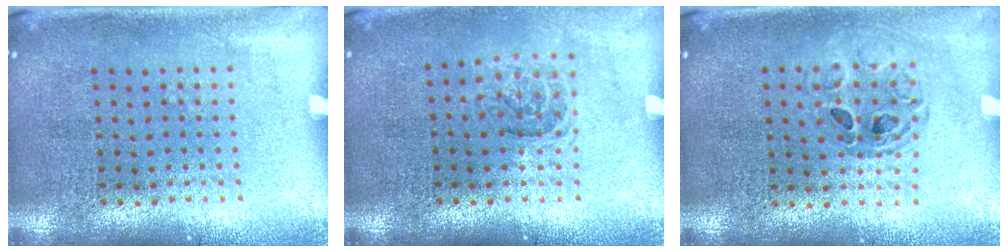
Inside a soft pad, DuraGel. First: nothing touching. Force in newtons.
{"total": 1.2, "press": 1.0, "slide": 0.6}
{"total": 0.8, "press": 0.8, "slide": 0.1}